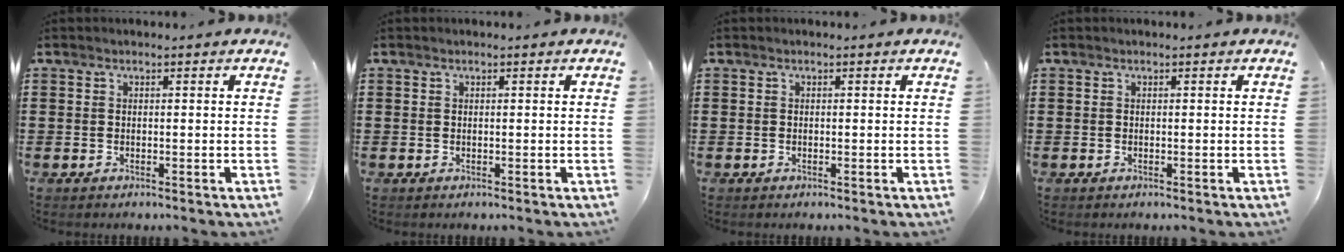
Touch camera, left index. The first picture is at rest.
{"total": 0.0}
{"total": 0.0}
{"total": 0.0}